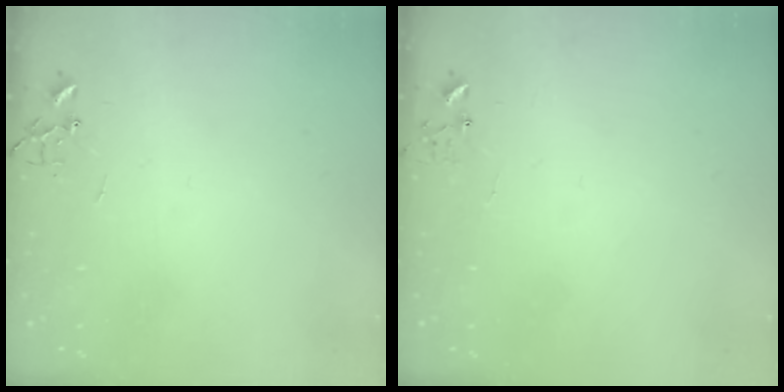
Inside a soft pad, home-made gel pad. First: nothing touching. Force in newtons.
{"total": 6.5, "press": 6.5, "slide": 0.5}